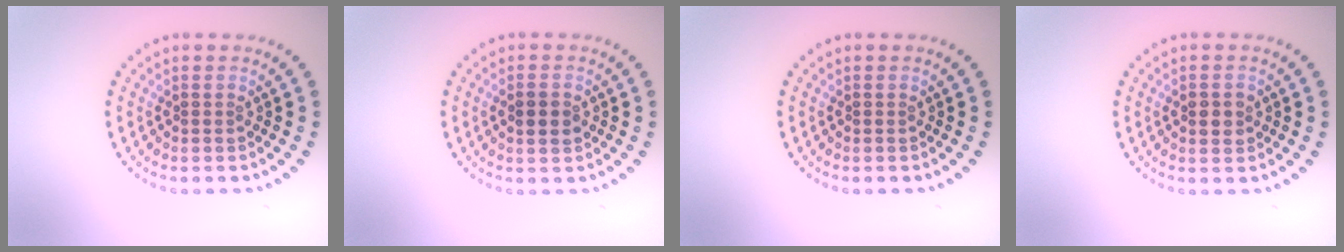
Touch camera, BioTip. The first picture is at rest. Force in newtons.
{"total": 2.1, "press": 2.1, "slide": 0.5}
{"total": 0.0}
{"total": 1.6, "press": 1.6, "slide": 0.1}